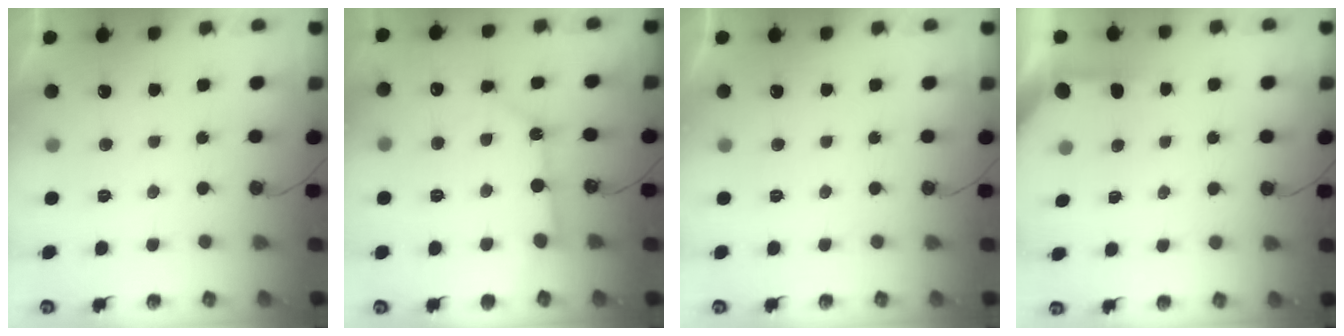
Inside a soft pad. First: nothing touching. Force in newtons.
{"total": 11.4, "press": 11.3, "slide": 1.0}
{"total": 0.0}
{"total": 2.4, "press": 2.4, "slide": 0.4}